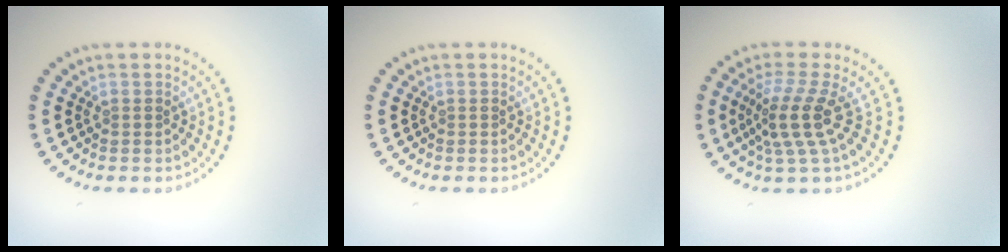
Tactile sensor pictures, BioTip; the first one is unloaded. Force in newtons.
{"total": 0.0}
{"total": 3.8, "press": 2.7, "slide": 2.7}